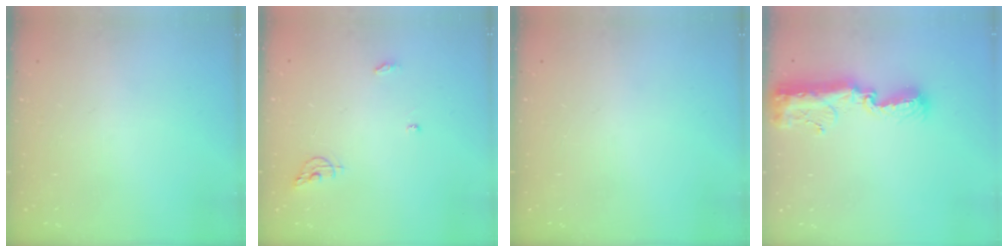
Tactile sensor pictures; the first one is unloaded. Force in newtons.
{"total": 6.5, "press": 6.5, "slide": 0.5}
{"total": 0.0}
{"total": 12.1, "press": 12.0, "slide": 0.9}